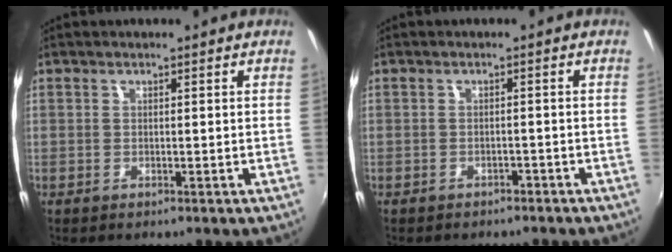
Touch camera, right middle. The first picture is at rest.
{"total": 3.1, "force": [-2.7, 1.4, 0.7], "torque": [-0.018, -0.011, -0.035]}